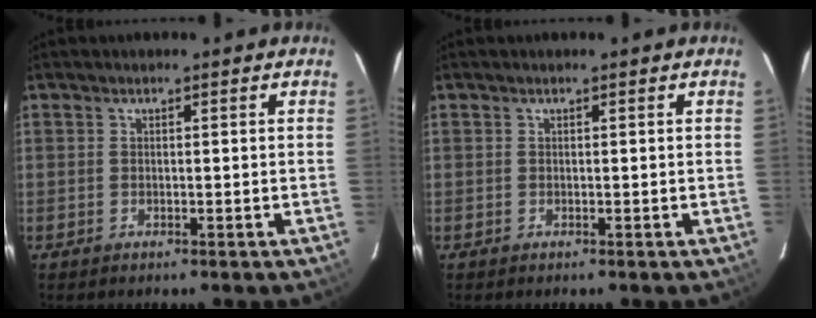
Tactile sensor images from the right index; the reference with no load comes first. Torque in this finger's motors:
{"motor_torque": [0.00, 0.00, 0.00, 0.01]}